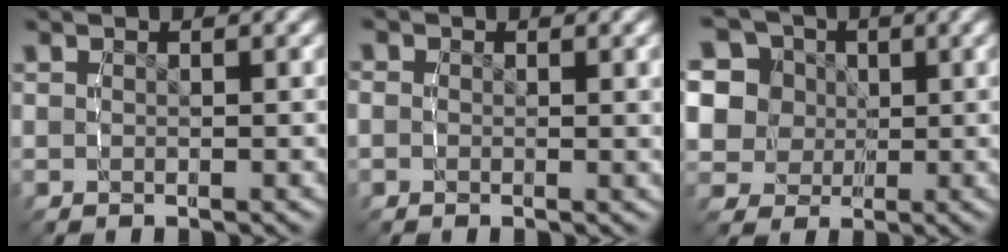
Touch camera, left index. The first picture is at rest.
{"total": 1.2, "force": [0.2, 0.8, 0.9], "torque": [-0.015, 0.000, 0.001]}
{"total": 12.4, "force": [2.5, 10.9, 5.5], "torque": [-0.130, -0.024, 0.040]}